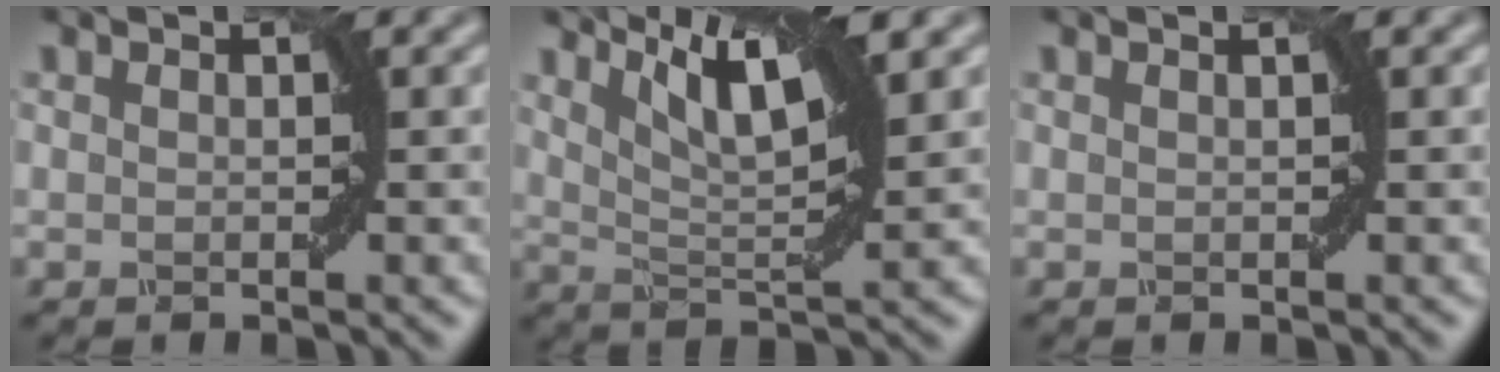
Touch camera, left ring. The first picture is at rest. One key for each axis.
{"total": 6.3, "fx": 3.3, "fy": 1.6, "fz": 5.1, "tx": -0.091, "ty": 0.007, "tz": 0.066}
{"total": 0.7, "fx": 0.3, "fy": 0.2, "fz": 0.5, "tx": 0.000, "ty": -0.003, "tz": -0.002}